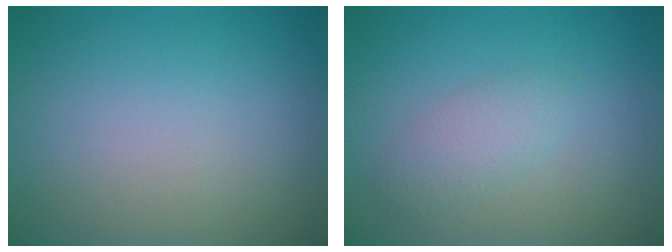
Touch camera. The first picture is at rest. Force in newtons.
{"total": 2.0, "press": 2.0, "slide": 0.1}